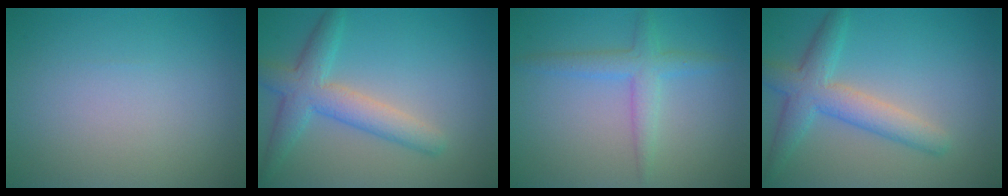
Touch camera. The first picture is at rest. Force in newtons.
{"total": 4.5, "press": 4.5, "slide": 0.1}
{"total": 2.7, "press": 2.7, "slide": 0.1}
{"total": 4.5, "press": 4.5, "slide": 0.1}